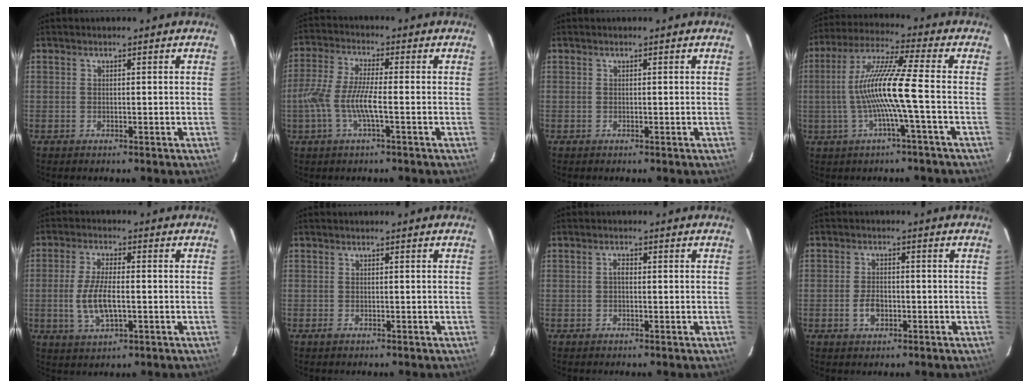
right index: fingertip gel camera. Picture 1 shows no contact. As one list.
[{"total": 8.3, "force": [-2.4, 1.1, 7.9], "torque": [-0.171, -0.001, -0.047]}, {"total": 0.0}, {"total": 11.9, "force": [-2.1, -1.1, 11.7], "torque": [-0.225, 0.005, -0.037]}, {"total": 8.1, "force": [-1.4, 3.1, 7.4], "torque": [-0.150, -0.006, -0.024]}, {"total": 0.6, "force": [-0.4, 0.2, 0.4], "torque": [-0.007, 0.000, -0.007]}, {"total": 1.2, "force": [-0.1, 0.7, 0.9], "torque": [-0.017, 0.006, -0.004]}, {"total": 3.7, "force": [-1.3, 2.4, 2.5], "torque": [-0.053, 0.001, -0.022]}]